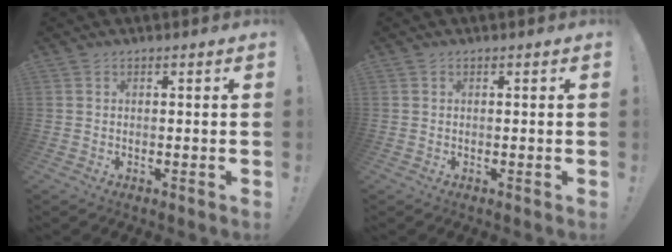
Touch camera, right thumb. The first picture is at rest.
{"total": 0.0}